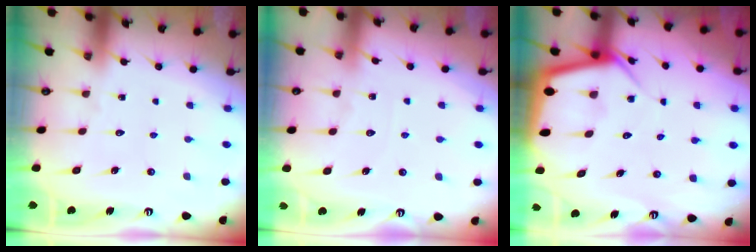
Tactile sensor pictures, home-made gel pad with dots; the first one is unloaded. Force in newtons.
{"total": 4.0, "press": 3.9, "slide": 0.6}
{"total": 6.6, "press": 6.5, "slide": 0.6}